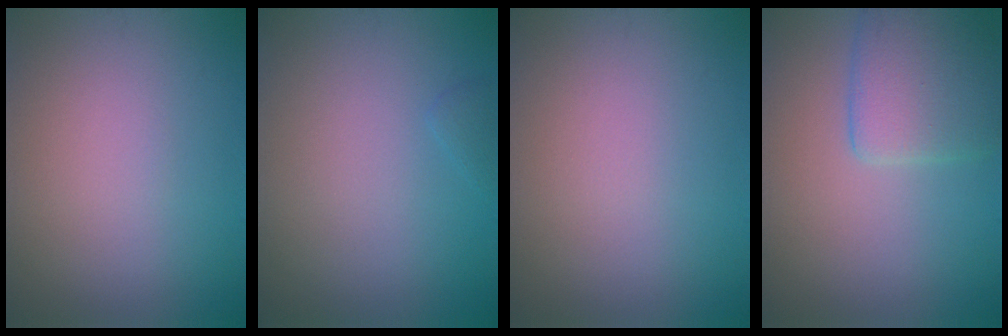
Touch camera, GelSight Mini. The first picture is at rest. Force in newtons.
{"total": 0.6, "press": 0.6, "slide": 0.1}
{"total": 0.0}
{"total": 4.1, "press": 4.1, "slide": 0.0}